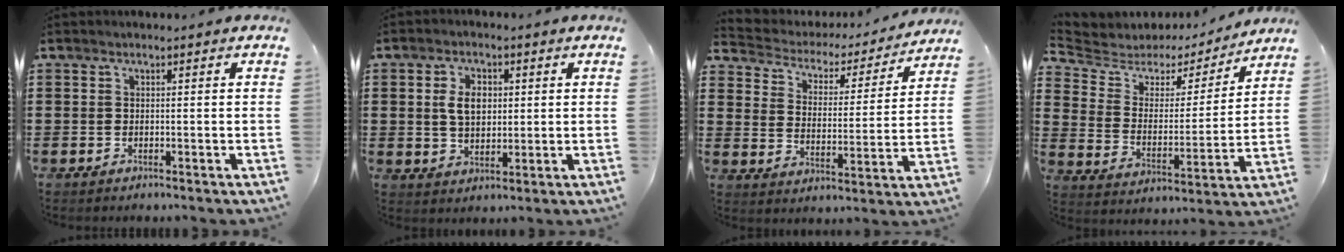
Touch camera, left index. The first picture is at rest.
{"total": 5.1, "force": [1.0, 3.2, 3.8], "torque": [-0.082, 0.008, 0.010]}
{"total": 3.0, "force": [2.7, 1.3, 0.2], "torque": [-0.027, -0.023, 0.036]}
{"total": 4.3, "force": [3.4, 2.5, 0.7], "torque": [-0.047, -0.023, 0.051]}